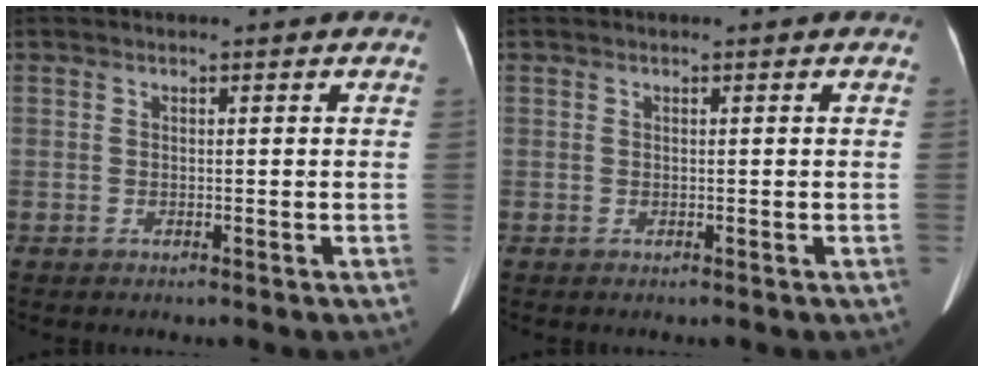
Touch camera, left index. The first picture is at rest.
{"total": 0.0}